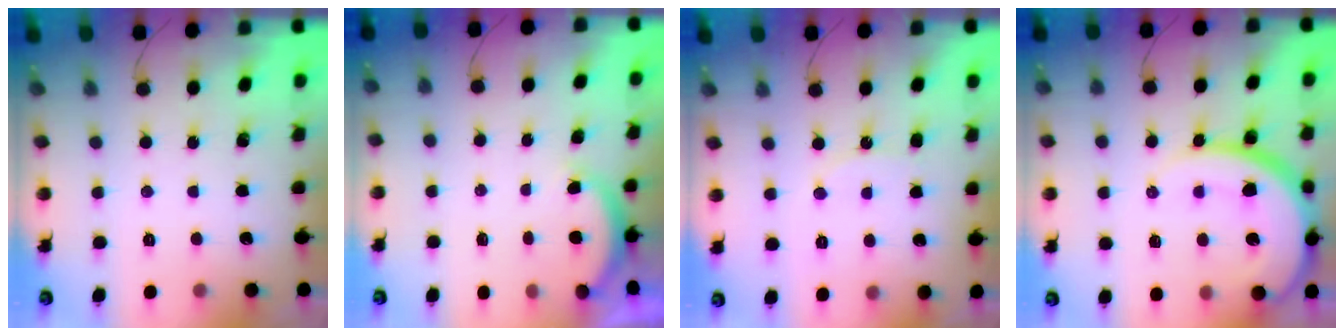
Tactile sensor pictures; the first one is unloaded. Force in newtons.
{"total": 2.5, "press": 2.4, "slide": 0.6}
{"total": 6.4, "press": 6.4, "slide": 0.2}
{"total": 15.0, "press": 14.9, "slide": 1.2}